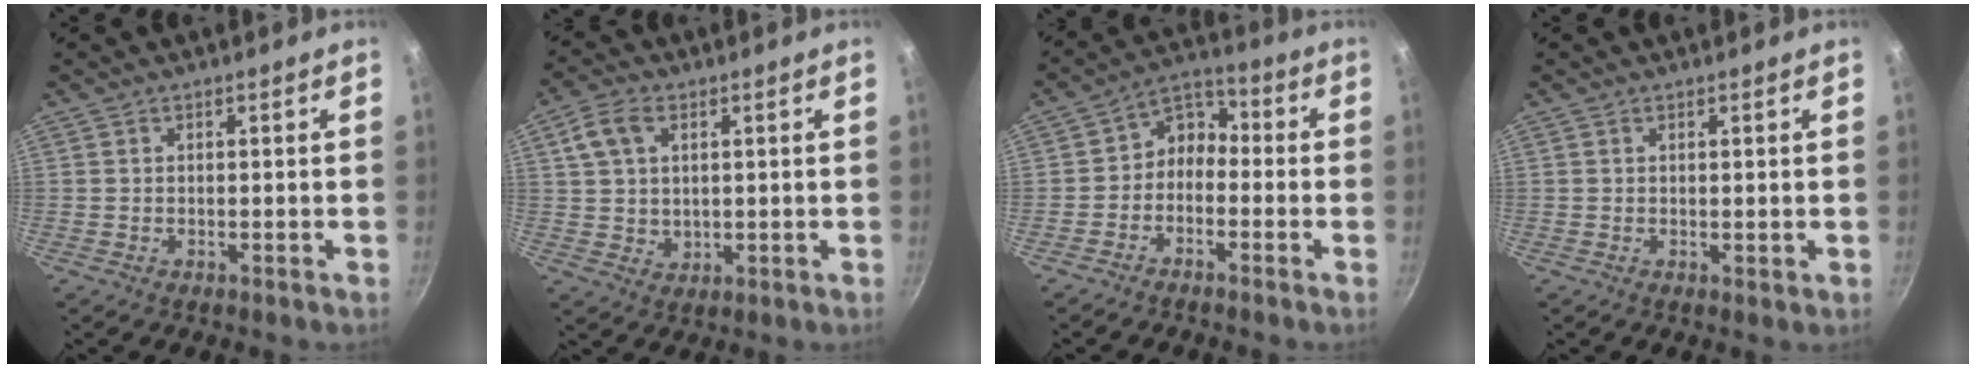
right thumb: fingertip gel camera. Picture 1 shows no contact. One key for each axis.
{"total": 7.5, "fx": 2.6, "fy": 5.2, "fz": 4.8, "tx": -0.082, "ty": -0.003, "tz": 0.048}
{"total": 6.1, "fx": -2.2, "fy": 4.6, "fz": 3.3, "tx": -0.032, "ty": 0.047, "tz": -0.056}
{"total": 0.6, "fx": 0.3, "fy": 0.2, "fz": 0.4, "tx": -0.004, "ty": -0.005, "tz": 0.003}